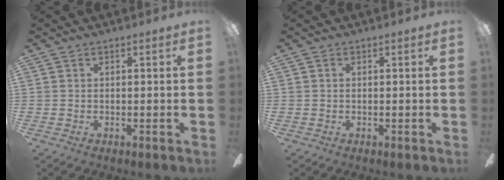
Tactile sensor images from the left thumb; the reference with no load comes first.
{"total": 0.0}